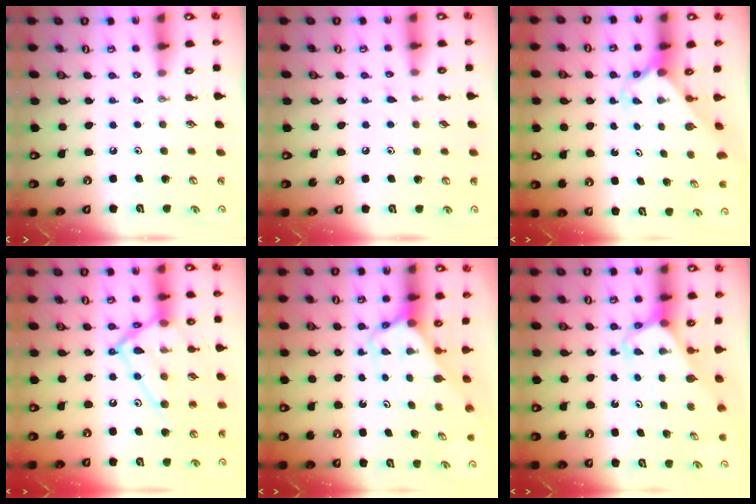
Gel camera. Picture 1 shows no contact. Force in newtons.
{"total": 4.3, "press": 4.2, "slide": 0.5}
{"total": 2.4, "press": 2.4, "slide": 0.2}
{"total": 19.2, "press": 19.1, "slide": 1.3}
{"total": 3.9, "press": 3.9, "slide": 0.3}
{"total": 3.2, "press": 3.2, "slide": 0.2}